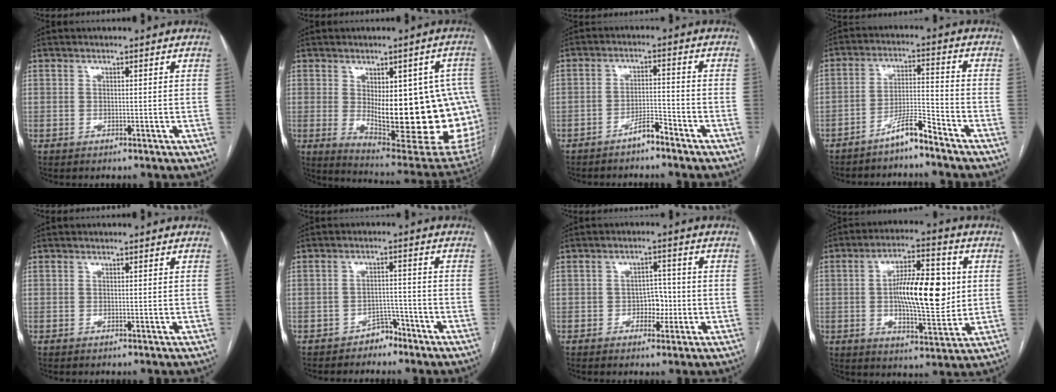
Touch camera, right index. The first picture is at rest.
{"total": 24.0, "force": [-1.4, 7.8, 22.6], "torque": [-0.212, 0.005, 0.014]}
{"total": 3.7, "force": [-3.0, 0.5, 2.1], "torque": [-0.034, 0.004, -0.055]}
{"total": 5.9, "force": [-4.9, 0.1, 3.3], "torque": [-0.059, -0.003, -0.092]}
{"total": 0.0}
{"total": 3.2, "force": [-2.7, 1.7, 0.6], "torque": [-0.006, 0.009, -0.040]}
{"total": 3.9, "force": [-1.1, 2.5, 2.8], "torque": [-0.035, 0.008, -0.015]}
{"total": 14.4, "force": [1.1, 4.3, 13.7], "torque": [-0.226, 0.012, 0.018]}